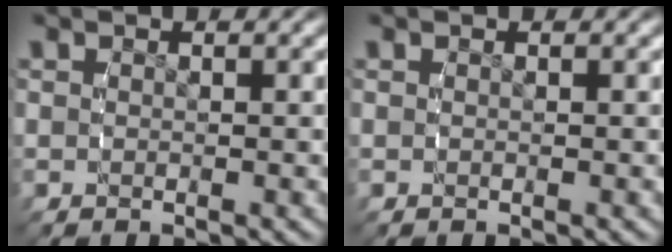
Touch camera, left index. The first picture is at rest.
{"total": 0.0}